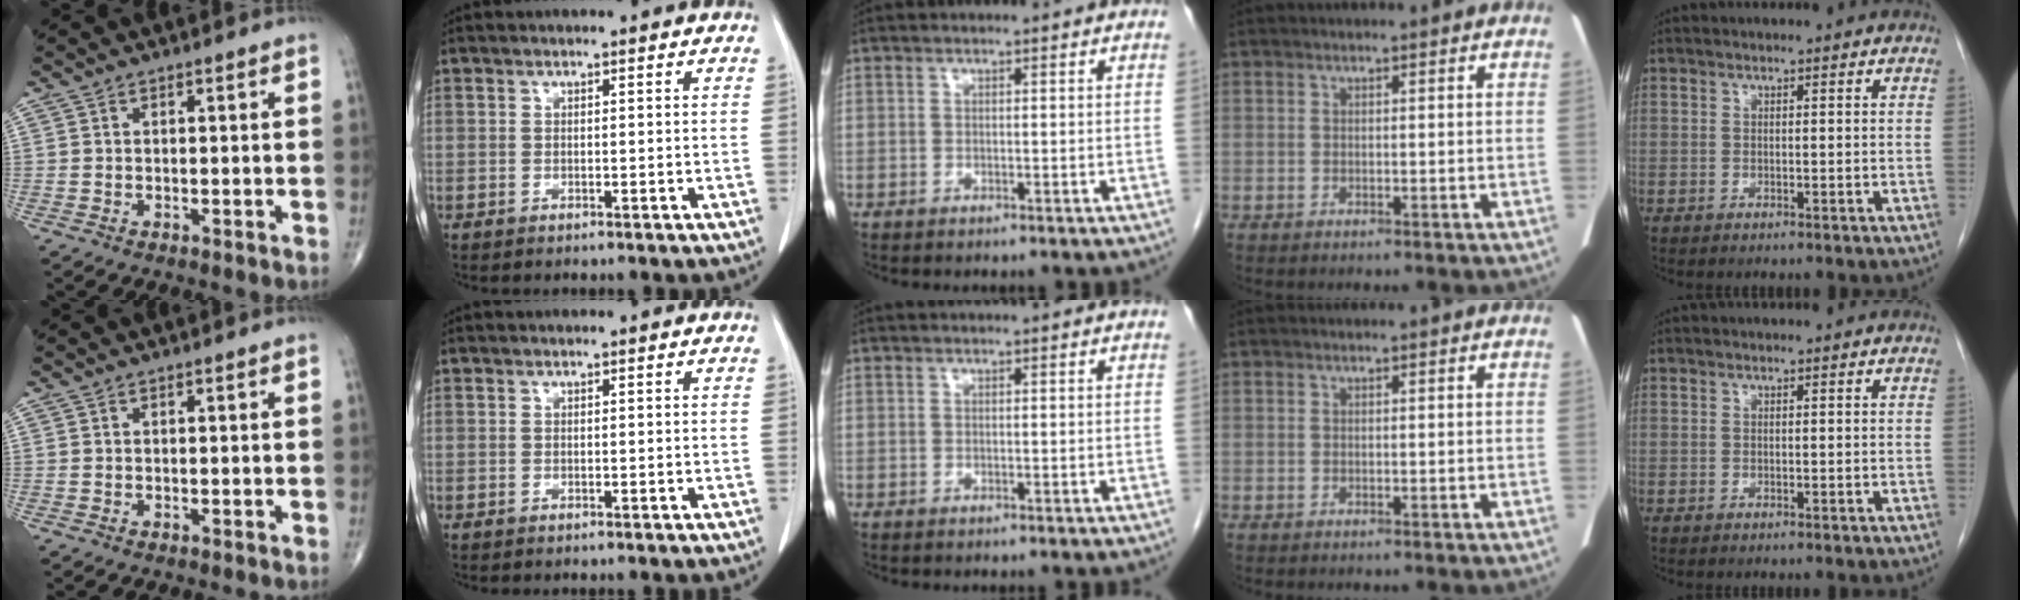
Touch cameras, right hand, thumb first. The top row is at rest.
{}